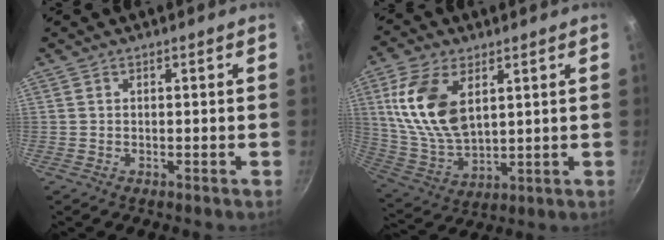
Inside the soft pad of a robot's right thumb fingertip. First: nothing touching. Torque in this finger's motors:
{"motor_torque": [-0.75, 1.36, 1.75, 0.75, 0.52]}